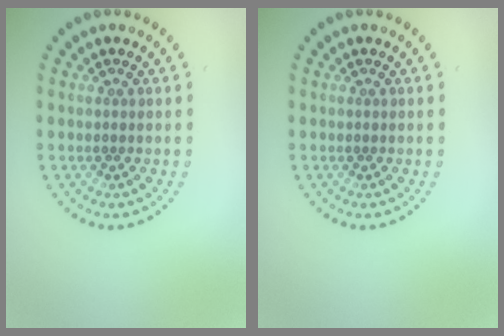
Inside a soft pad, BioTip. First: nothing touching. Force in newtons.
{"total": 0.0}